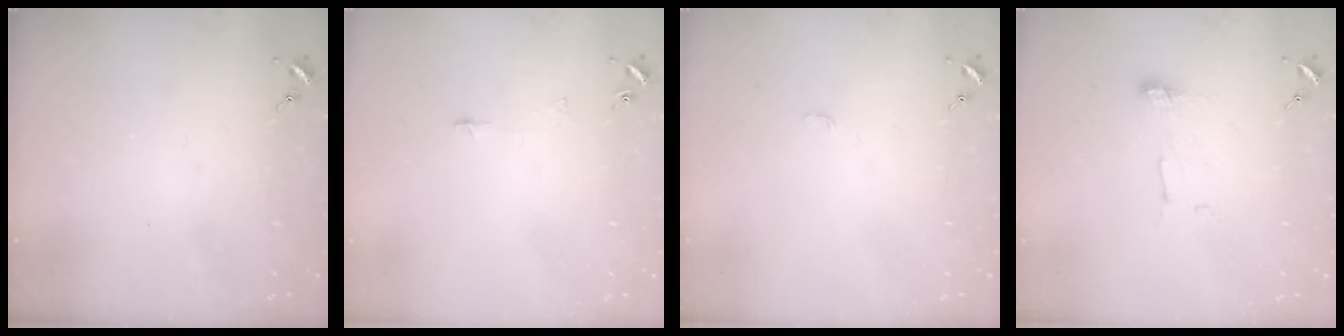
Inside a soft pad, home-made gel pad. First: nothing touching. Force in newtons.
{"total": 3.4, "press": 3.4, "slide": 0.3}
{"total": 2.7, "press": 2.7, "slide": 0.3}
{"total": 5.6, "press": 5.6, "slide": 0.3}